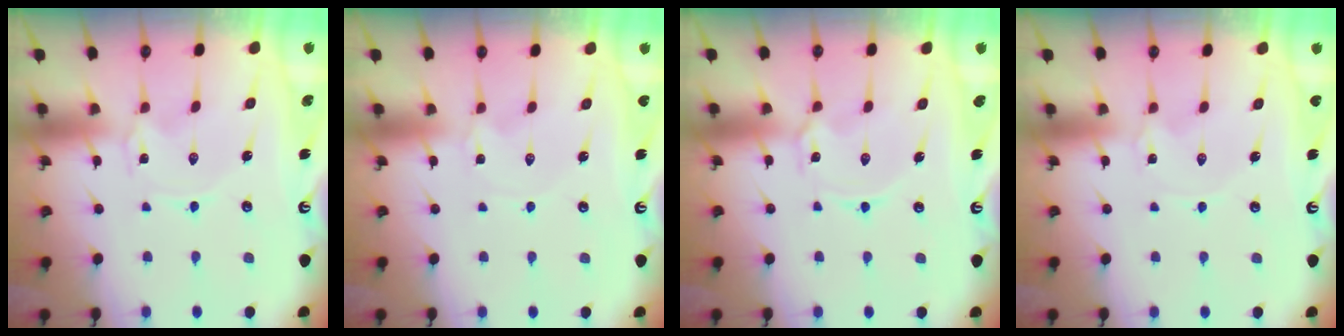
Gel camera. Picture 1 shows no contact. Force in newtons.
{"total": 0.0}
{"total": 2.5, "press": 2.4, "slide": 0.4}
{"total": 1.8, "press": 1.8, "slide": 0.2}